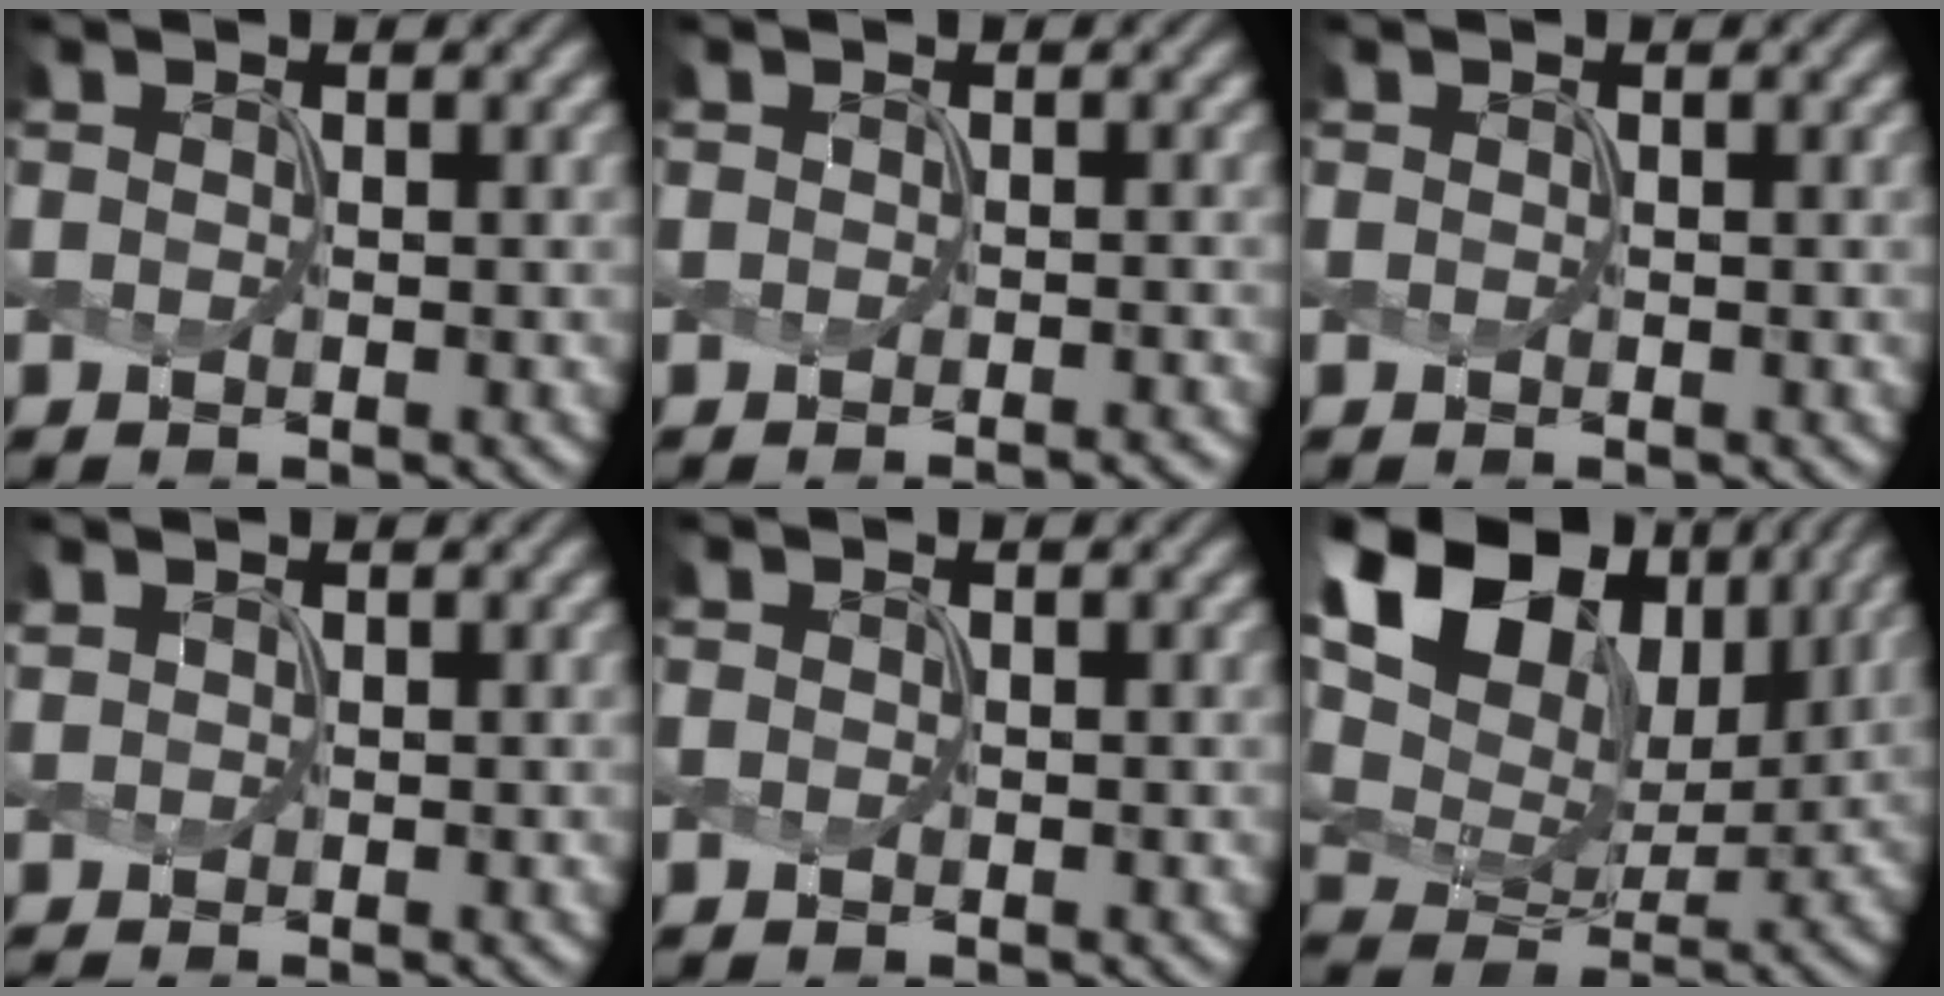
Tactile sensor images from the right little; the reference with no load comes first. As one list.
[{"total": 1.0, "force": [-0.7, 0.2, 0.6], "torque": [0.002, -0.007, -0.011]}, {"total": 0.0}, {"total": 0.0}, {"total": 0.0}, {"total": 15.0, "force": [6.7, 9.9, 9.2], "torque": [-0.197, 0.028, 0.115]}]